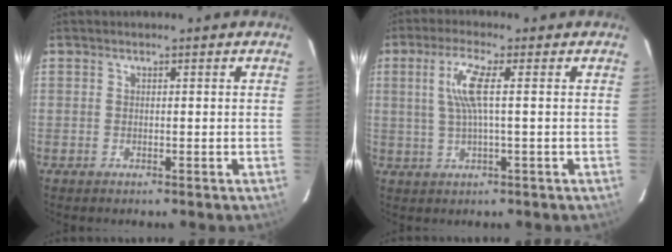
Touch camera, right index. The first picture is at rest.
{"total": 6.0, "force": [1.0, 0.1, 5.9], "torque": [-0.116, 0.001, 0.024]}